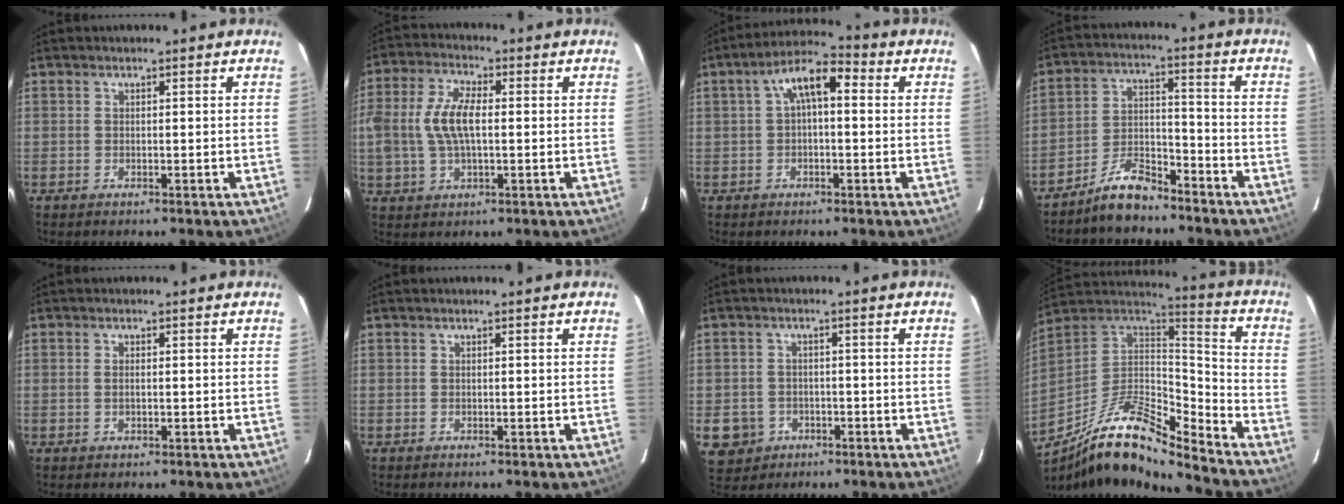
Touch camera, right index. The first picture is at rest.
{"total": 9.4, "force": [0.0, 4.6, 8.2], "torque": [-0.170, 0.012, 0.001]}
{"total": 7.4, "force": [1.3, 3.4, 6.5], "torque": [-0.122, 0.030, 0.019]}
{"total": 8.0, "force": [-6.9, 2.4, 3.2], "torque": [-0.075, 0.023, -0.129]}
{"total": 1.2, "force": [0.0, 0.5, 1.1], "torque": [-0.022, 0.001, -0.002]}
{"total": 0.0}
{"total": 6.9, "force": [-2.3, 6.3, 1.6], "torque": [-0.053, 0.013, -0.024]}
{"total": 17.9, "force": [-12.5, 4.0, 12.2], "torque": [-0.239, -0.011, -0.243]}